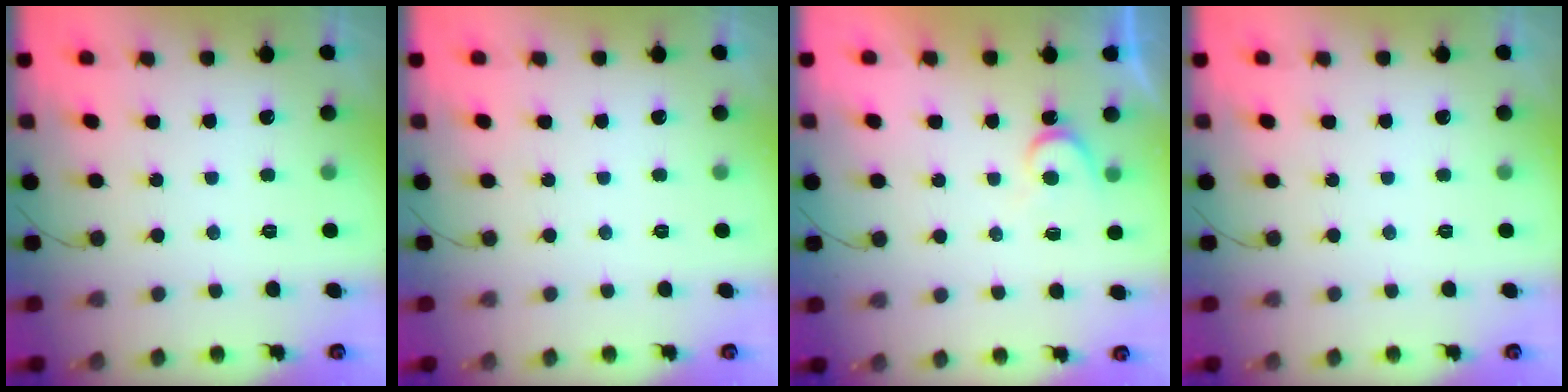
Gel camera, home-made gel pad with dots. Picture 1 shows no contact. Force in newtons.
{"total": 0.0}
{"total": 5.1, "press": 5.0, "slide": 0.4}
{"total": 0.0}